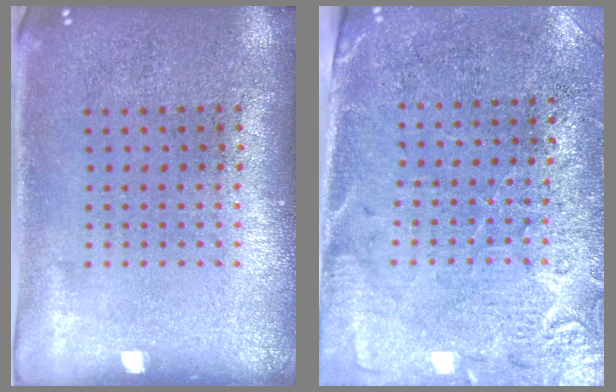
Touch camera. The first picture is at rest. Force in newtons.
{"total": 2.8, "press": 2.5, "slide": 1.1}